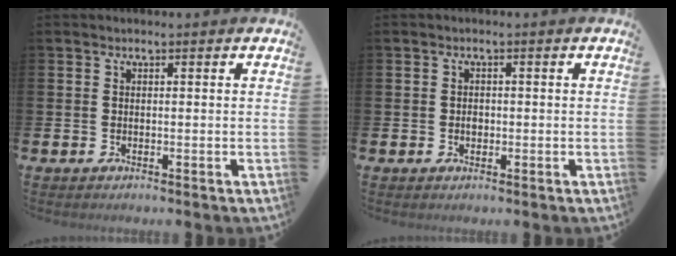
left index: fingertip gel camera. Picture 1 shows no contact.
{"total": 1.2, "force": [-0.1, 0.9, 0.8], "torque": [-0.004, 0.001, -0.006]}